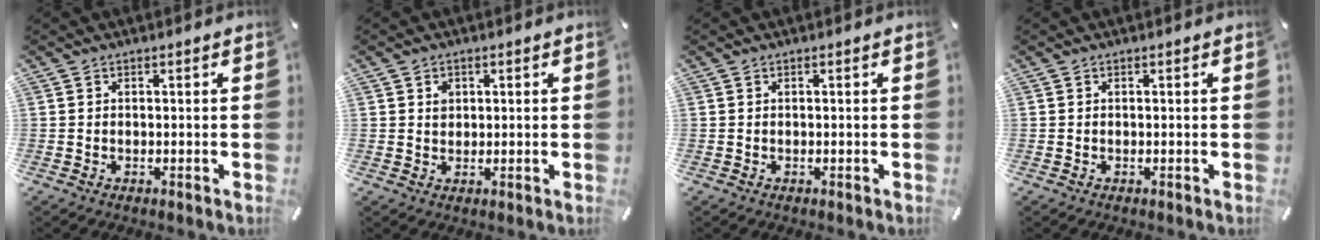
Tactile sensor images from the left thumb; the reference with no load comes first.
{"total": 2.0, "force": [0.6, 1.9, 0.5], "torque": [0.003, -0.003, 0.007]}
{"total": 0.0}
{"total": 0.0}